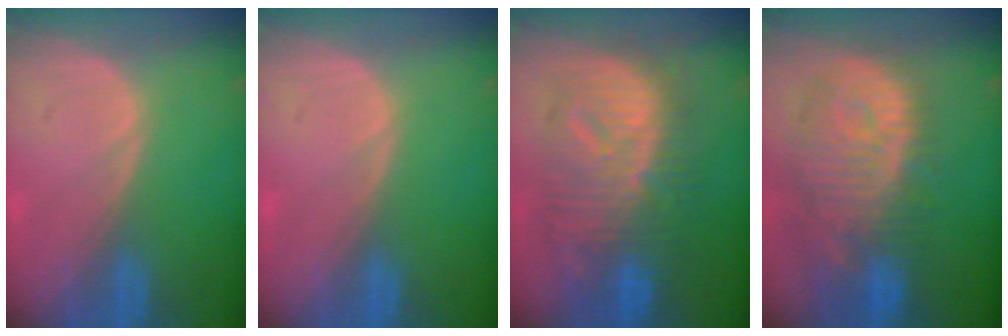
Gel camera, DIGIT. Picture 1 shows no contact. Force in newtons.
{"total": 0.0}
{"total": 12.6, "press": 12.5, "slide": 1.2}
{"total": 12.4, "press": 11.0, "slide": 5.7}